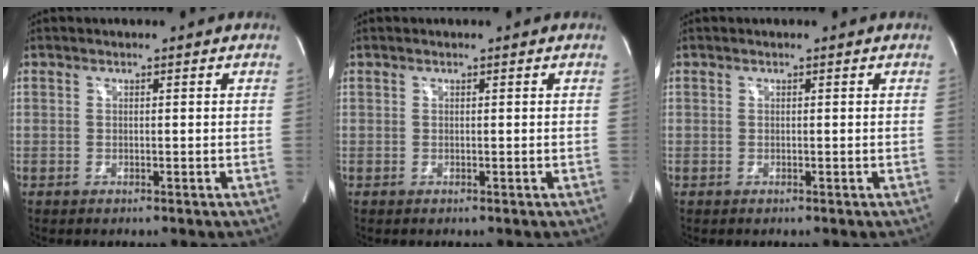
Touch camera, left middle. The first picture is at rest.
{"total": 0.0}
{"total": 0.0}